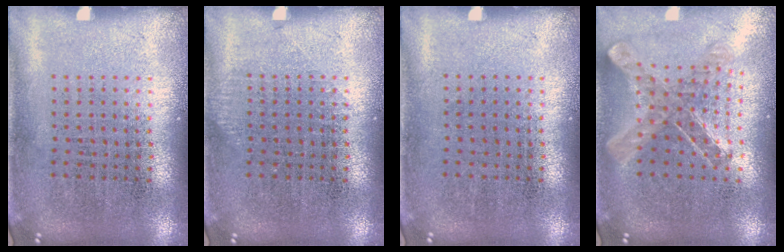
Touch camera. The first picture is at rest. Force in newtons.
{"total": 0.8, "press": 0.7, "slide": 0.2}
{"total": 0.0}
{"total": 0.9, "press": 0.9, "slide": 0.1}